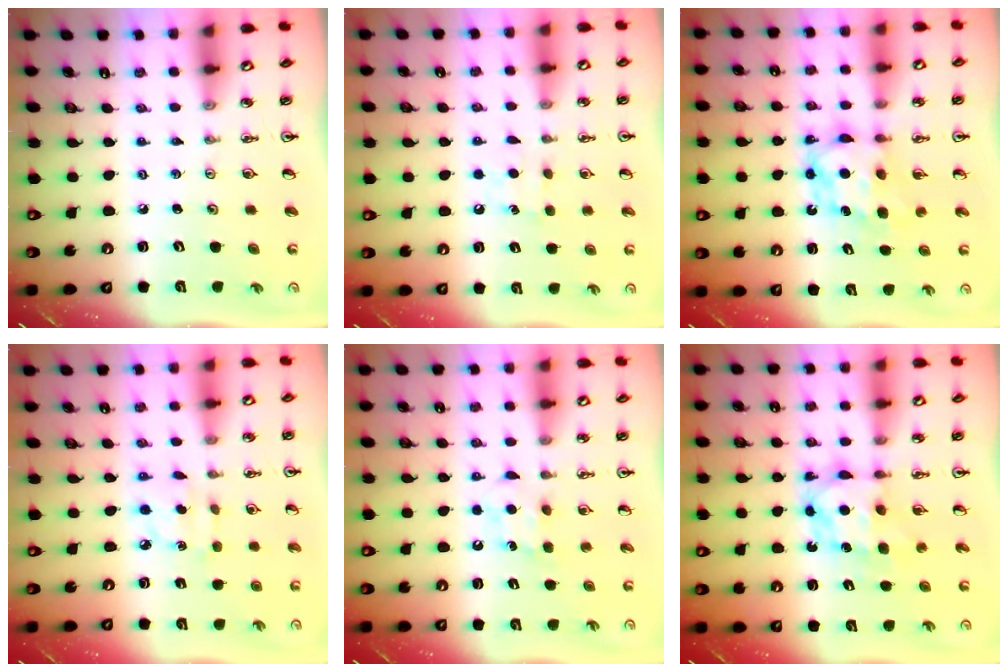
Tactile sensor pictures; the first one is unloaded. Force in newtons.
{"total": 8.6, "press": 8.6, "slide": 0.9}
{"total": 6.6, "press": 6.5, "slide": 0.4}
{"total": 3.1, "press": 3.1, "slide": 0.2}
{"total": 5.4, "press": 5.3, "slide": 0.9}
{"total": 6.5, "press": 6.5, "slide": 0.5}